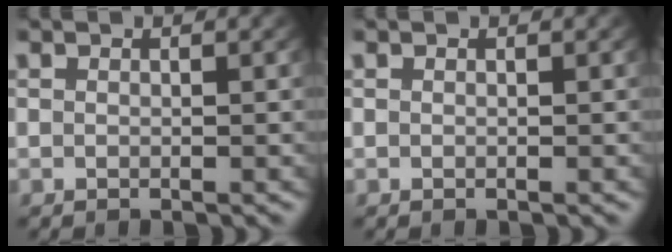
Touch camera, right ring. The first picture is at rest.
{"total": 0.0}